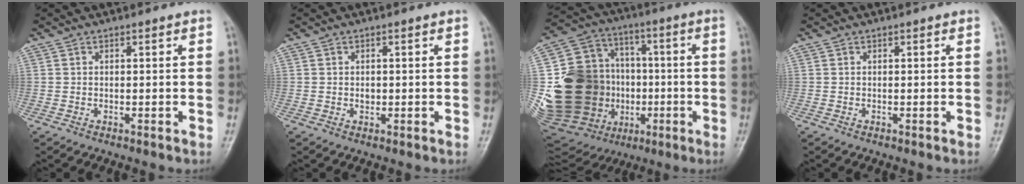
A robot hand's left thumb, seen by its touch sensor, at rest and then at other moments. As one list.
[{"total": 1.1, "force": [0.0, 0.9, 0.7], "torque": [-0.007, 0.001, 0.001]}, {"total": 30.7, "force": [-3.7, 23.7, 19.2], "torque": [-0.381, 0.053, -0.039]}, {"total": 0.0}]